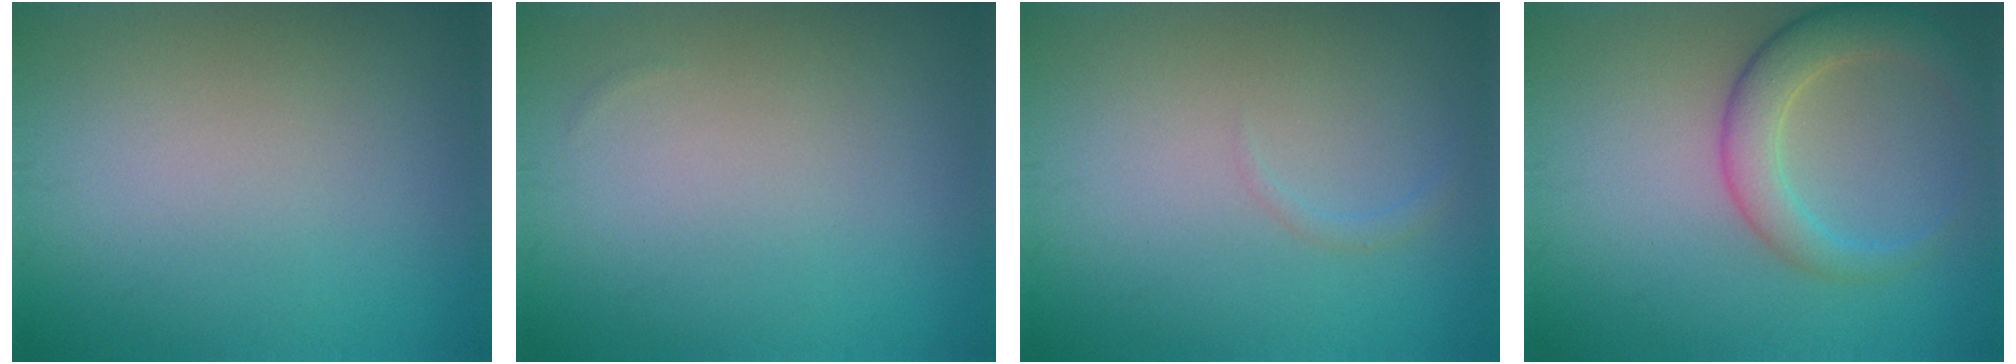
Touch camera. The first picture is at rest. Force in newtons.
{"total": 0.0}
{"total": 0.6, "press": 0.6, "slide": 0.1}
{"total": 4.1, "press": 4.1, "slide": 0.3}